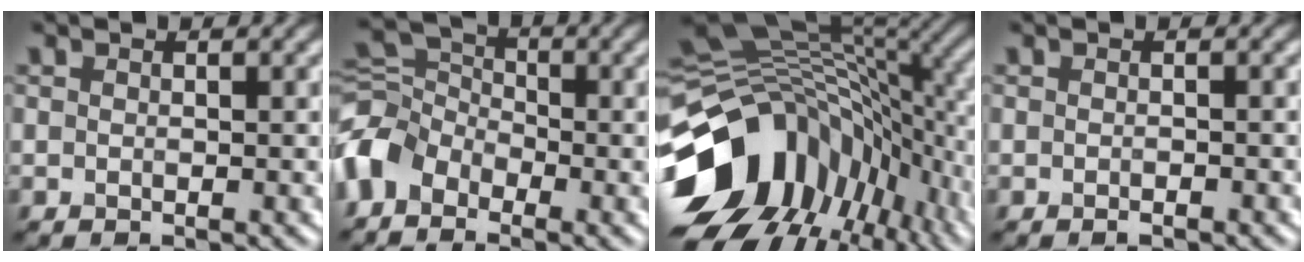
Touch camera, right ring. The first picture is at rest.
{"total": 5.4, "force": [-2.9, 3.6, 2.8], "torque": [-0.060, 0.010, -0.080]}
{"total": 14.7, "force": [-5.2, 10.6, 8.7], "torque": [-0.177, 0.002, -0.094]}
{"total": 0.6, "force": [-0.5, 0.1, 0.4], "torque": [-0.005, -0.001, -0.007]}